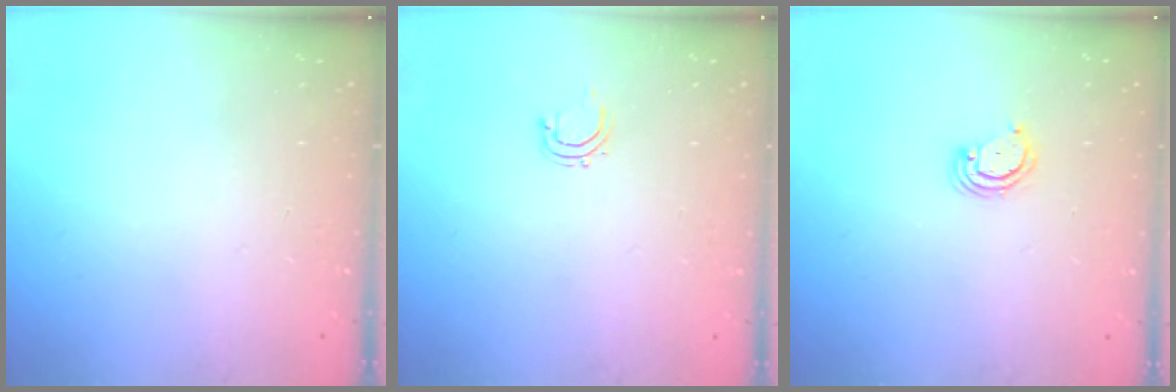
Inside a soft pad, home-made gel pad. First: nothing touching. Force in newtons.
{"total": 2.8, "press": 2.8, "slide": 0.5}
{"total": 2.9, "press": 2.9, "slide": 0.3}